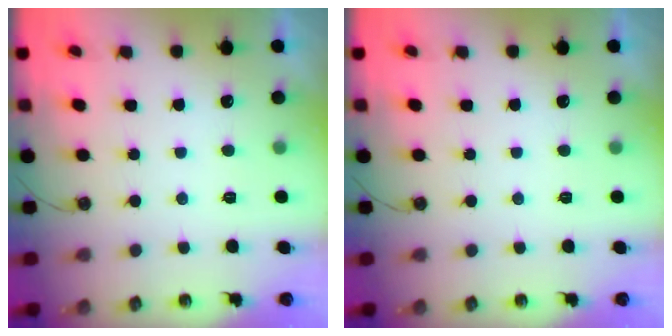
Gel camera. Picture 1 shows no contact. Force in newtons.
{"total": 0.0}